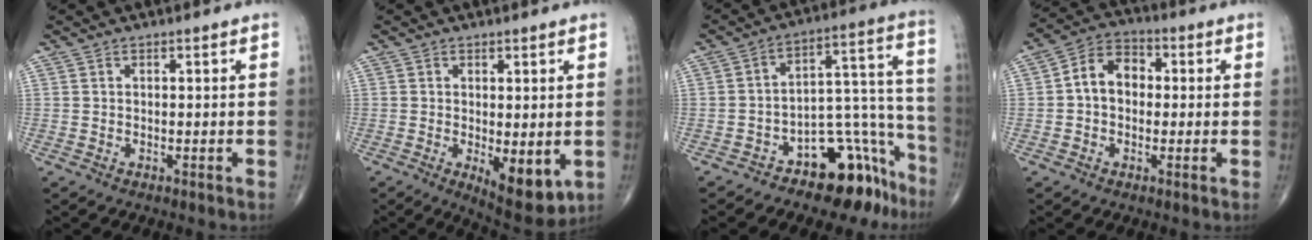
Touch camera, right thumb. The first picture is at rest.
{"total": 8.4, "force": [-1.7, 3.5, 7.4], "torque": [-0.096, -0.022, -0.016]}
{"total": 15.2, "force": [-10.4, 7.6, 8.0], "torque": [-0.028, 0.145, -0.155]}
{"total": 8.1, "force": [0.2, 6.1, 5.3], "torque": [-0.072, 0.028, -0.008]}